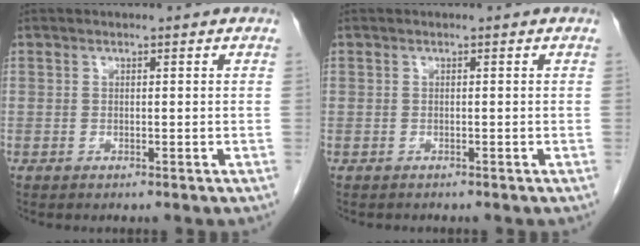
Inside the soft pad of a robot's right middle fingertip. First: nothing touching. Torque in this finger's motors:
{"motor_torque": [-0.09, 0.10, -0.12, -0.04]}